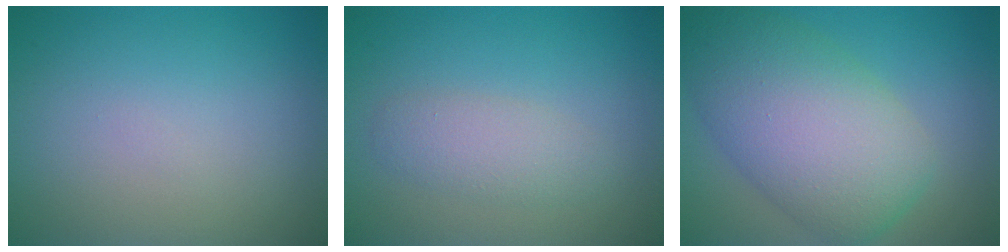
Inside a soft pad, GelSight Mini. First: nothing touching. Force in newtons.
{"total": 2.3, "press": 2.3, "slide": 0.1}
{"total": 9.5, "press": 9.5, "slide": 0.4}